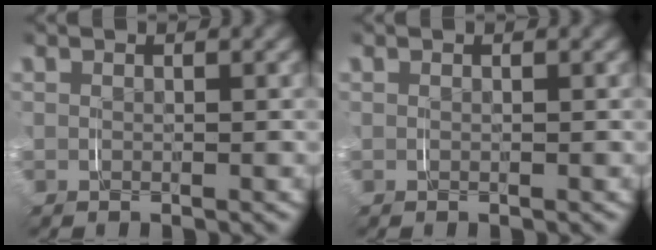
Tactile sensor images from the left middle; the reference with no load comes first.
{"total": 0.0}